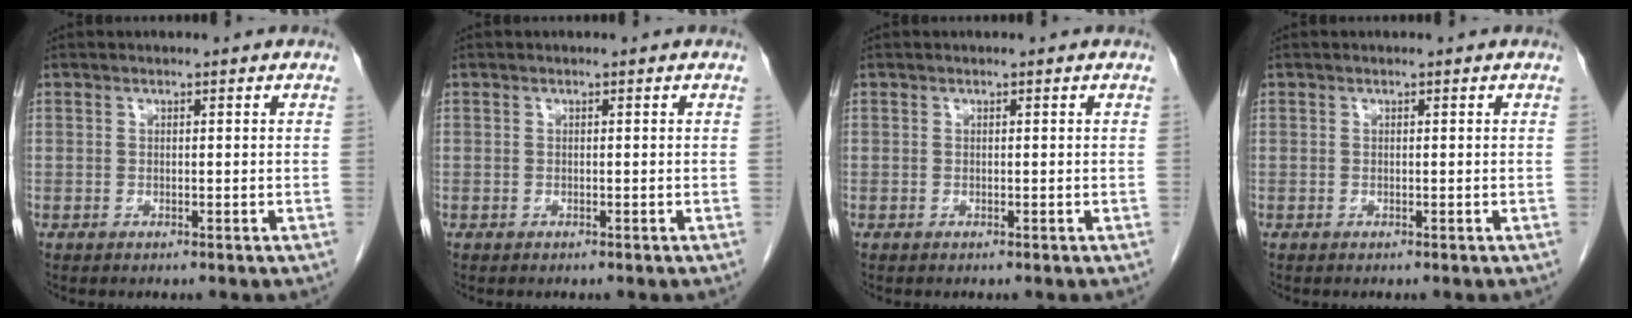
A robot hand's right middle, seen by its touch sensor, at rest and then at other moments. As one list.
[{"total": 0.0}, {"total": 0.0}, {"total": 0.0}]